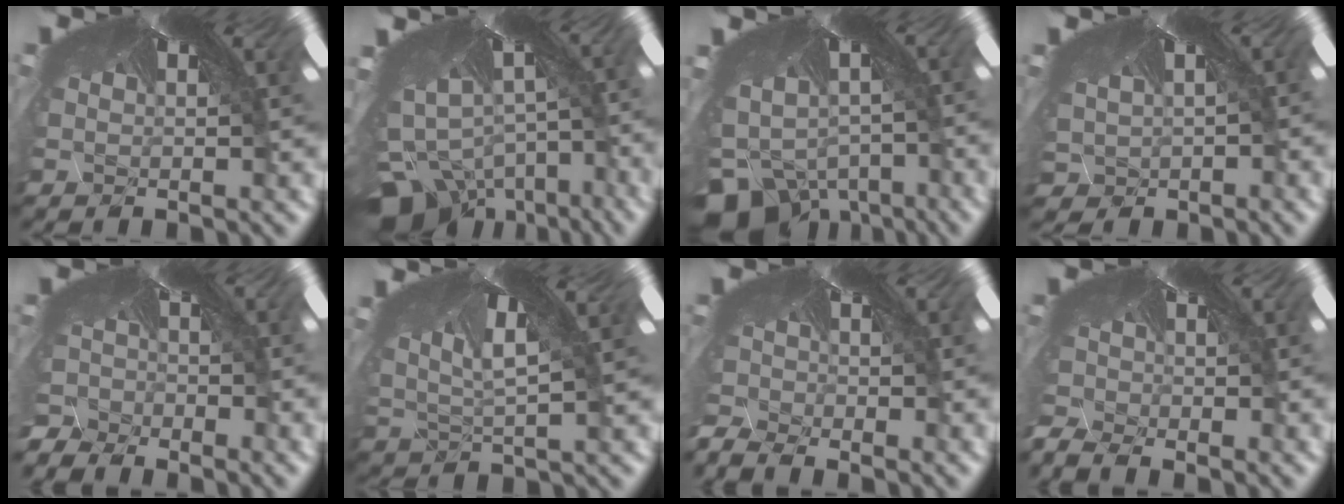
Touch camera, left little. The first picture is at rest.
{"total": 10.0, "force": [-9.9, 1.2, -0.6], "torque": [-0.015, -0.096, -0.125]}
{"total": 9.2, "force": [-9.0, 1.4, -0.6], "torque": [-0.016, -0.095, -0.110]}
{"total": 2.1, "force": [-1.6, 1.0, -1.0], "torque": [-0.031, -0.024, 0.005]}
{"total": 9.2, "force": [-9.1, 0.8, 0.7], "torque": [-0.018, -0.075, -0.126]}
{"total": 1.9, "force": [-1.6, 0.8, 0.4], "torque": [-0.050, -0.032, 0.010]}
{"total": 8.1, "force": [-8.0, 0.4, 0.8], "torque": [-0.028, -0.091, -0.097]}
{"total": 7.2, "force": [-7.1, 0.5, 0.7], "torque": [-0.030, -0.085, -0.082]}